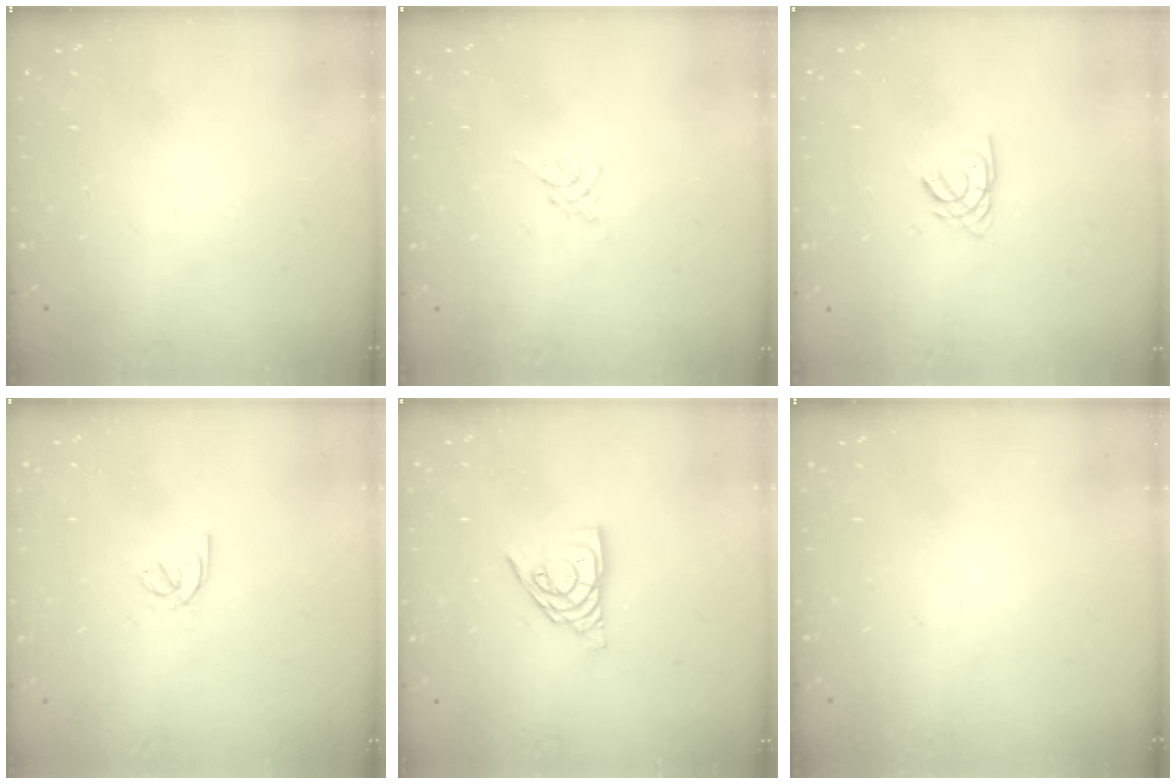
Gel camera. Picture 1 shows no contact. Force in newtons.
{"total": 0.0}
{"total": 1.8, "press": 1.8, "slide": 0.3}
{"total": 2.3, "press": 2.2, "slide": 0.5}
{"total": 9.8, "press": 9.8, "slide": 0.9}
{"total": 0.0}